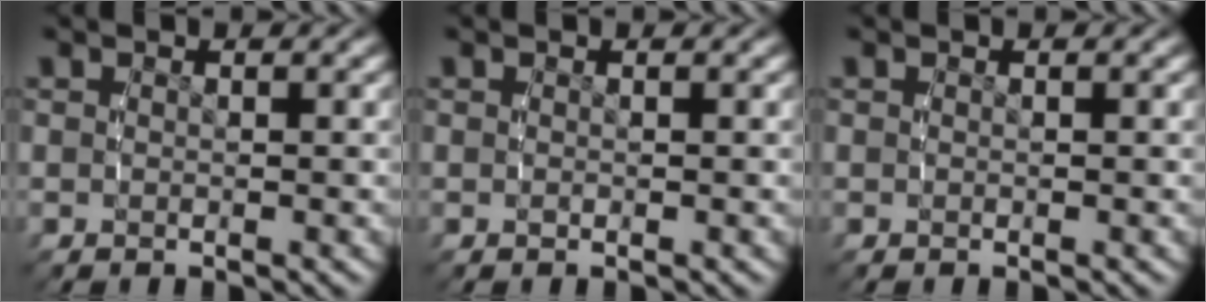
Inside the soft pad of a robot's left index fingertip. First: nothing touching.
{"total": 0.0}
{"total": 0.0}